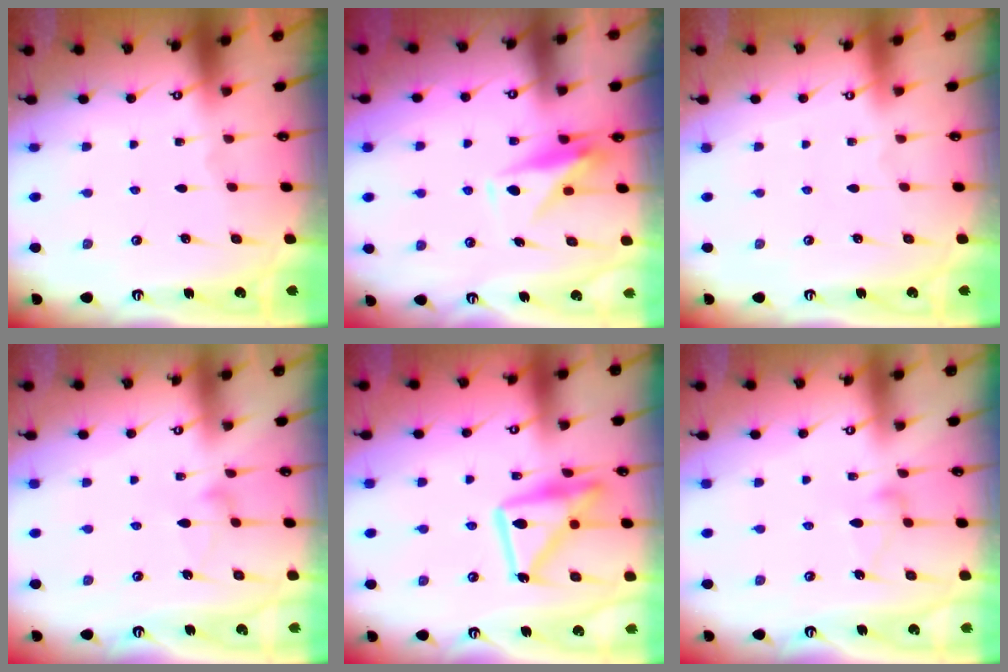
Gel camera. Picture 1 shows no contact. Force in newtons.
{"total": 9.6, "press": 9.6, "slide": 0.1}
{"total": 3.9, "press": 3.9, "slide": 0.1}
{"total": 5.1, "press": 5.1, "slide": 0.3}
{"total": 15.3, "press": 15.3, "slide": 1.2}
{"total": 6.6, "press": 6.6, "slide": 0.3}